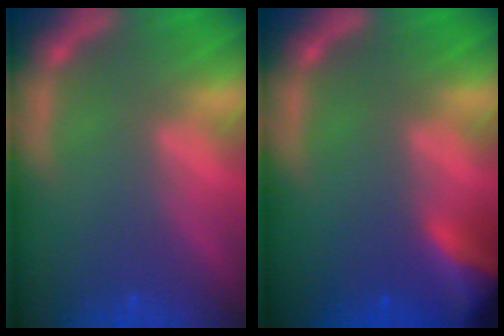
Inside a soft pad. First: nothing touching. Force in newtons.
{"total": 5.9}